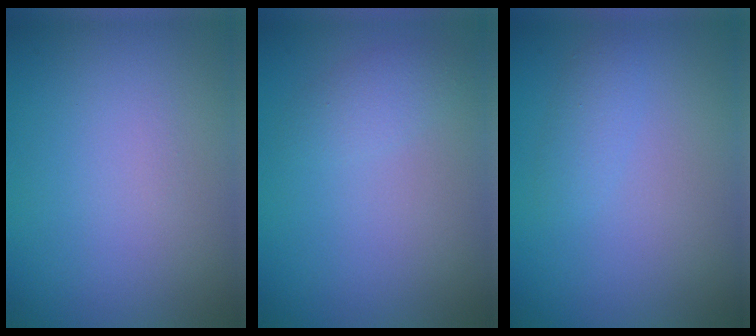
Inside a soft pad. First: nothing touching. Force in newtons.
{"total": 1.6, "press": 1.6, "slide": 0.1}
{"total": 1.3, "press": 1.3, "slide": 0.1}